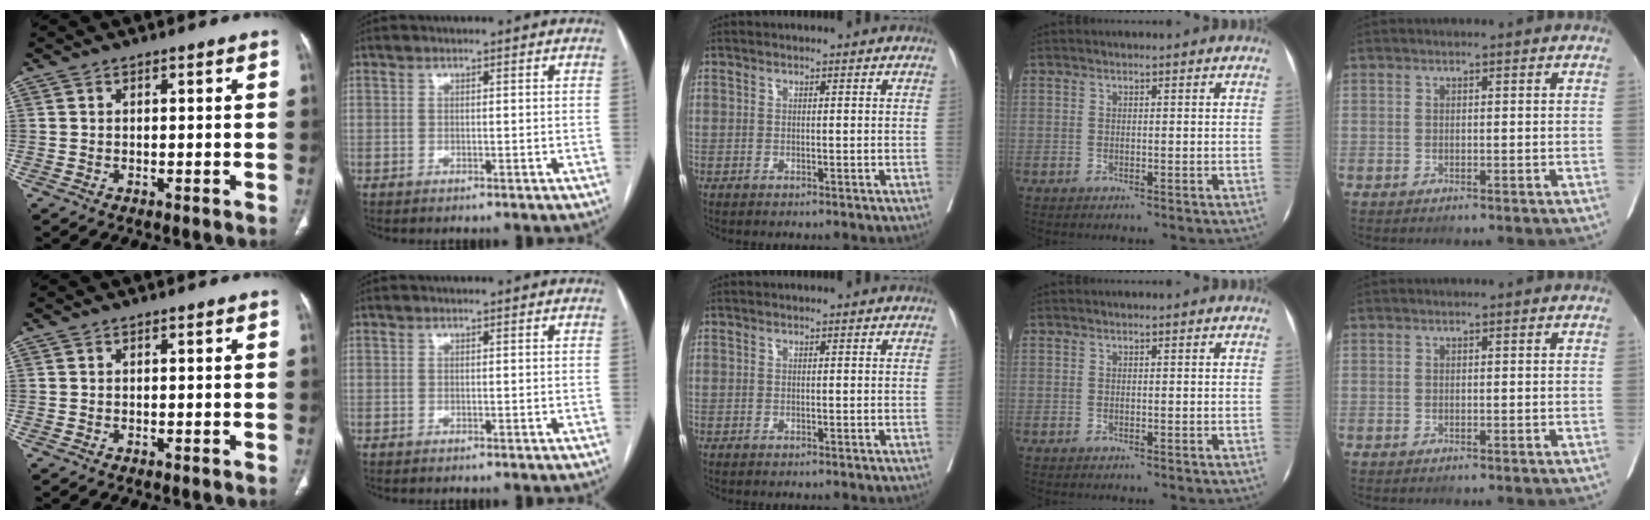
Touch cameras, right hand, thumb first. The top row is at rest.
{}